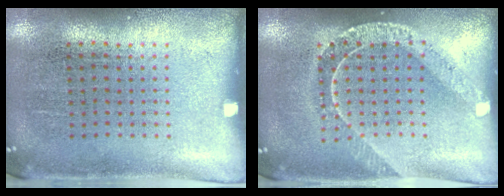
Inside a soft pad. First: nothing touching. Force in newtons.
{"total": 1.8, "press": 1.5, "slide": 0.9}